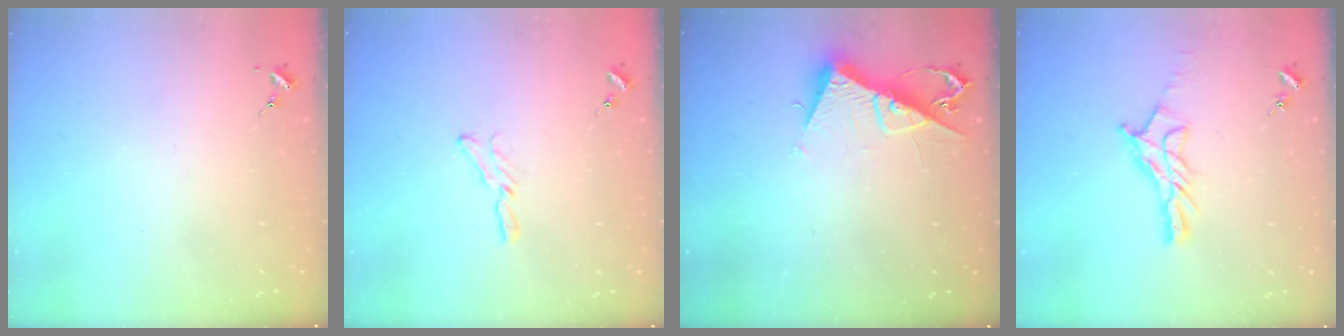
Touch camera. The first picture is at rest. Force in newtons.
{"total": 4.7, "press": 4.7, "slide": 0.5}
{"total": 10.2, "press": 10.2, "slide": 0.7}
{"total": 12.5, "press": 12.4, "slide": 0.9}